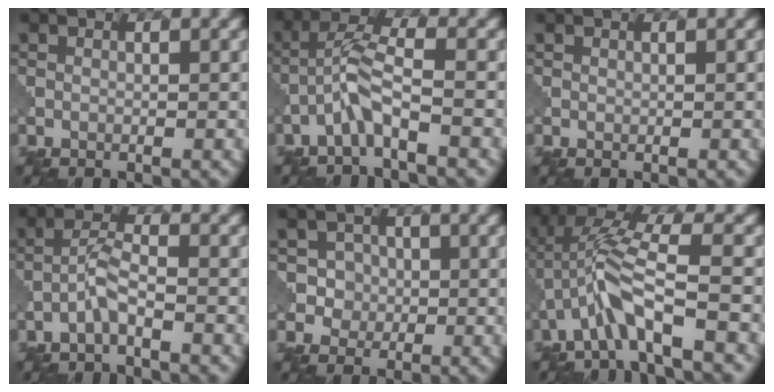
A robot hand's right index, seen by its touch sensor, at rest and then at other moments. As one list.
[{"total": 3.4, "force": [-1.8, 0.4, 2.9], "torque": [-0.064, 0.015, -0.041]}, {"total": 0.0}, {"total": 2.3, "force": [-1.3, 0.4, 1.9], "torque": [-0.042, 0.009, -0.031]}, {"total": 2.8, "force": [0.1, 2.7, 0.6], "torque": [0.005, 0.003, -0.003]}, {"total": 5.4, "force": [-2.5, 1.0, 4.7], "torque": [-0.102, 0.013, -0.054]}]